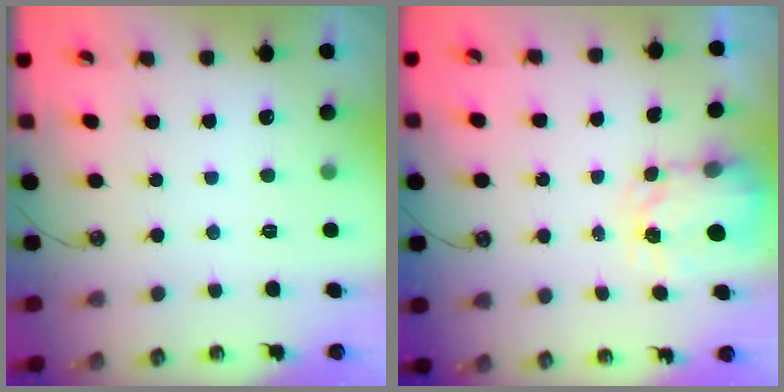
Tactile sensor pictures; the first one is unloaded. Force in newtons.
{"total": 3.6, "press": 3.6, "slide": 0.5}